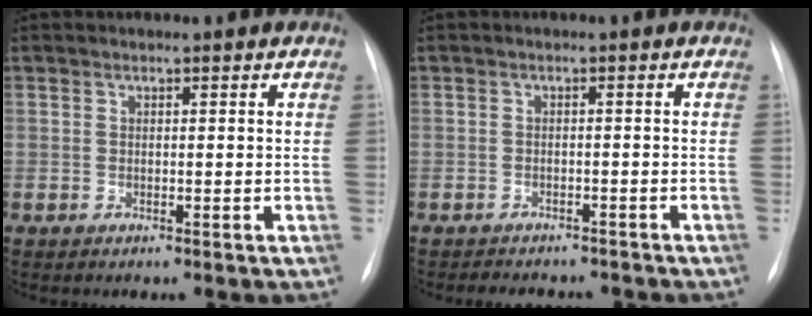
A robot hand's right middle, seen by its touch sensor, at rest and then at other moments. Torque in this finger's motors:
{"motor_torque": [0.36, -0.54, -0.04, 0.00]}